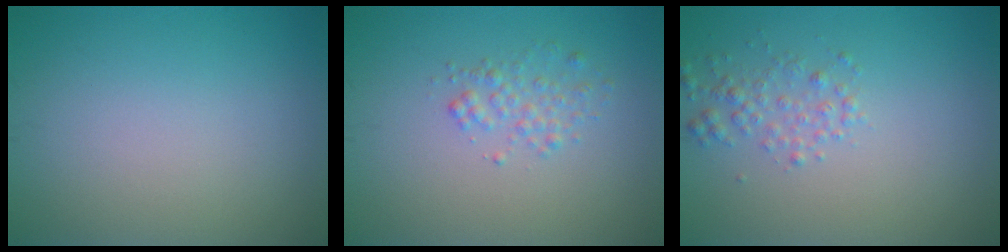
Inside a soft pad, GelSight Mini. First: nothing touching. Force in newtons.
{"total": 1.6, "press": 1.6, "slide": 0.1}
{"total": 1.9, "press": 1.9, "slide": 0.1}